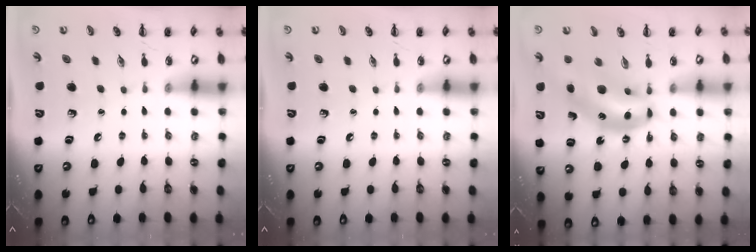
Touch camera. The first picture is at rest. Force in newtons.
{"total": 0.0}
{"total": 12.7, "press": 12.4, "slide": 3.1}